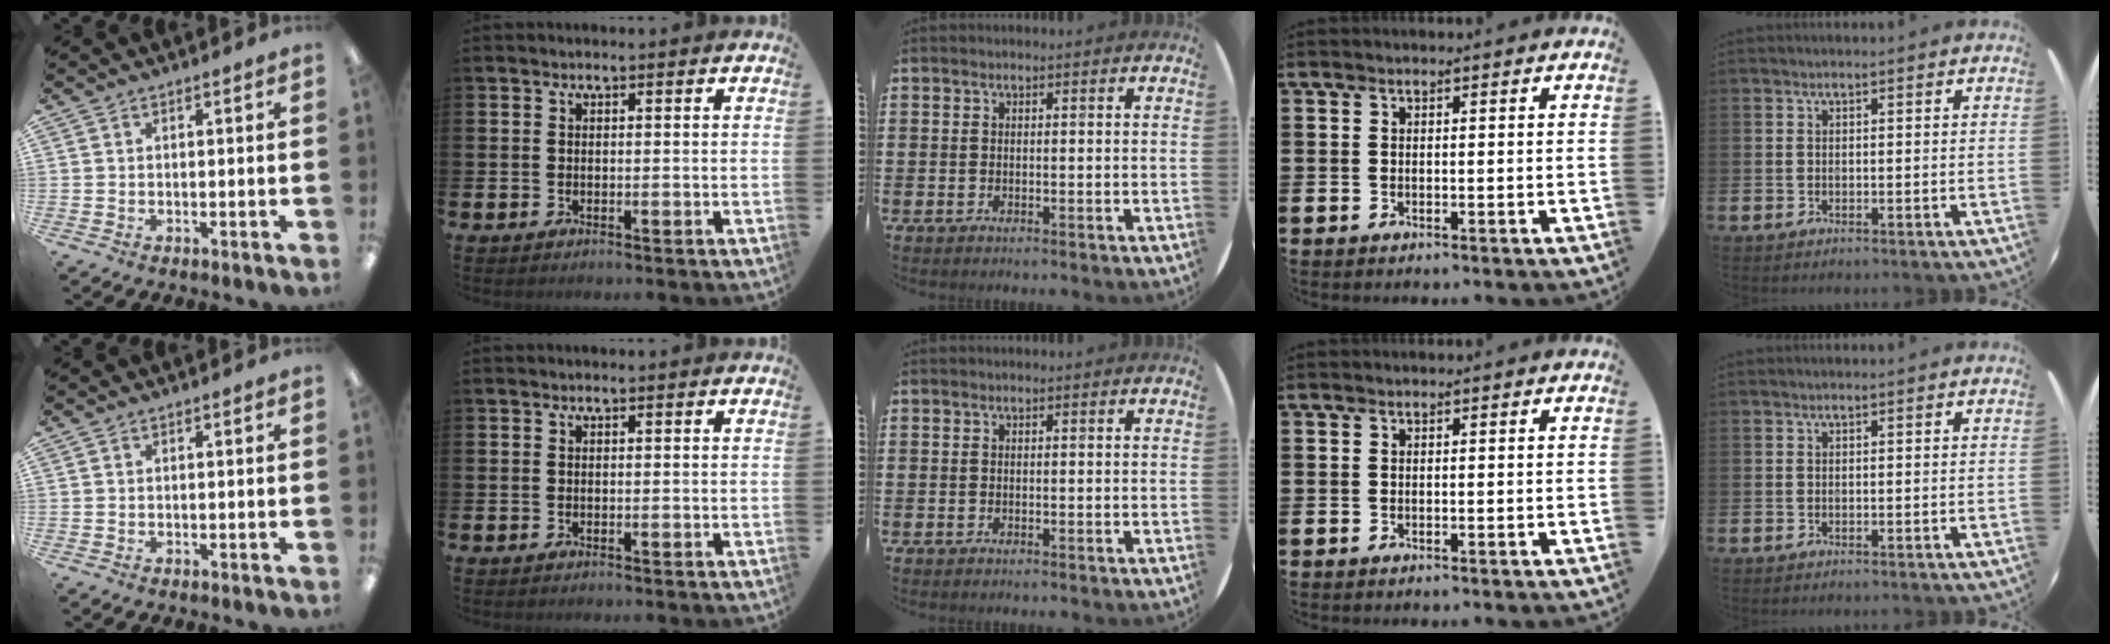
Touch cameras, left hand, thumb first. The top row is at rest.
{}